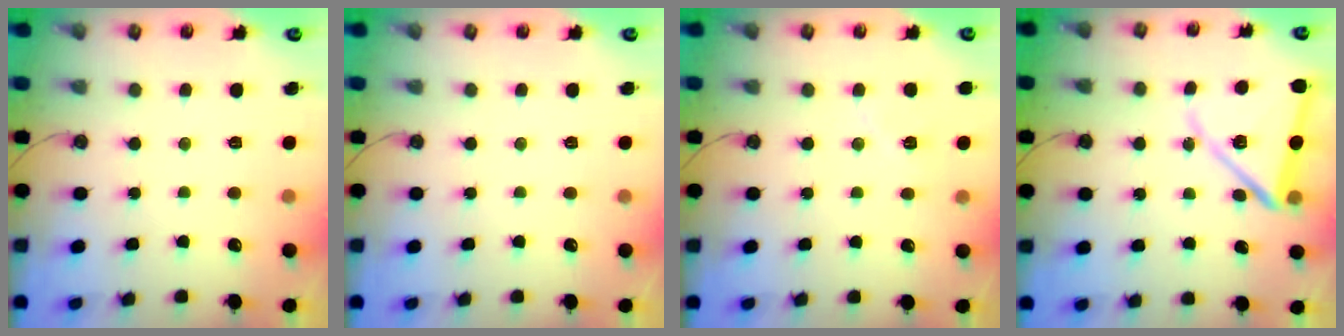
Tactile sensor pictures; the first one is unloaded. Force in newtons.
{"total": 0.0}
{"total": 6.2, "press": 5.7, "slide": 2.5}
{"total": 13.4, "press": 13.3, "slide": 1.7}